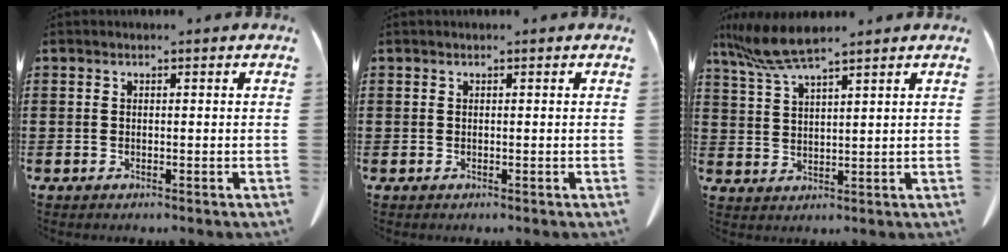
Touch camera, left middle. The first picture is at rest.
{"total": 0.0}
{"total": 6.6, "force": [5.3, 0.5, 3.9], "torque": [-0.098, -0.018, 0.095]}